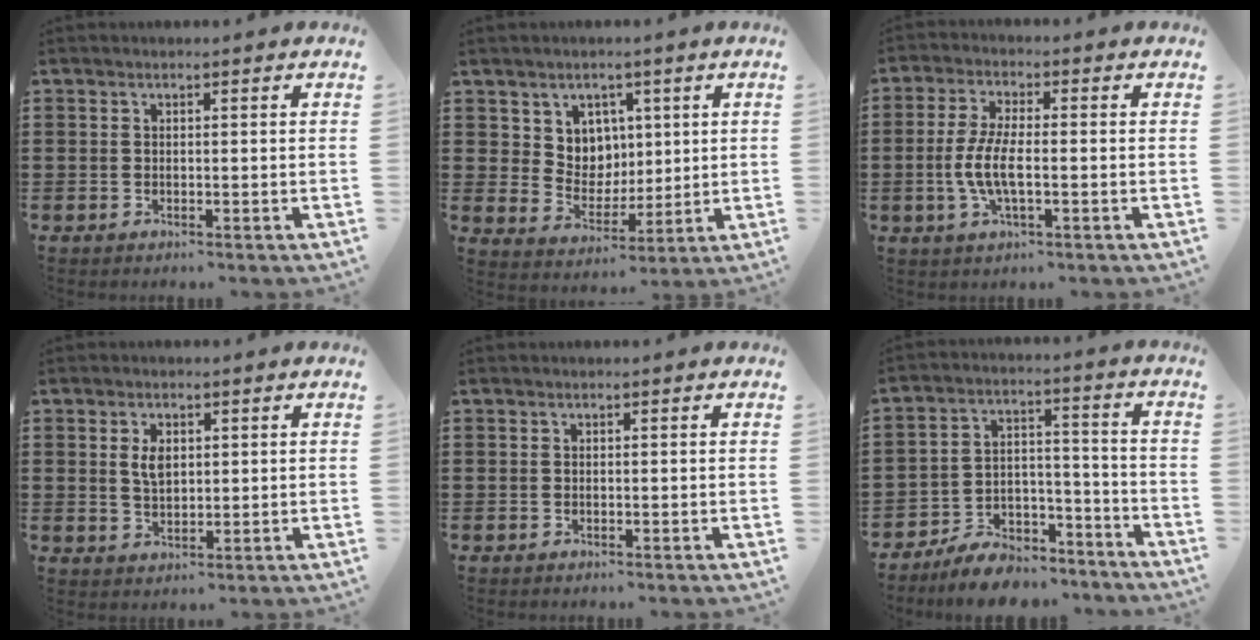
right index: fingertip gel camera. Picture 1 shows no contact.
{"total": 6.0, "force": [3.1, 5.1, 0.6], "torque": [-0.036, -0.005, 0.057]}
{"total": 6.2, "force": [-1.4, 1.9, 5.7], "torque": [-0.134, -0.009, -0.035]}
{"total": 3.2, "force": [0.9, 1.8, 2.5], "torque": [-0.055, 0.008, 0.014]}
{"total": 0.0}
{"total": 8.0, "force": [-7.5, 2.3, 1.5], "torque": [-0.021, 0.029, -0.142]}